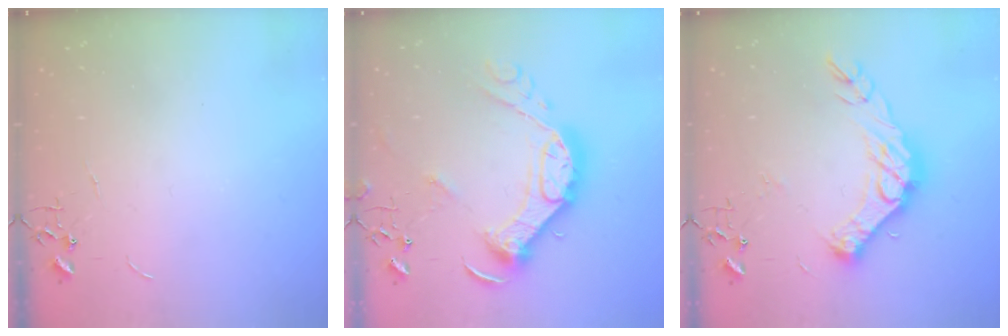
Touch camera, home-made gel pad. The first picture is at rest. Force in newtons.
{"total": 18.4, "press": 18.3, "slide": 1.6}
{"total": 17.2, "press": 17.2, "slide": 1.2}